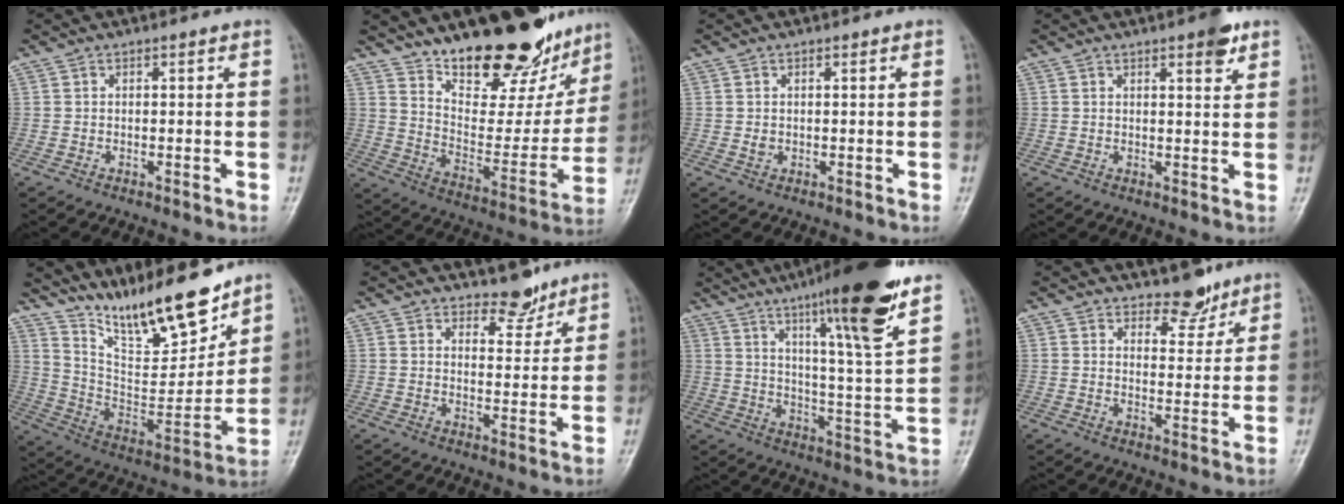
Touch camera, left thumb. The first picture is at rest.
{"total": 23.4, "force": [17.5, 9.5, 12.3], "torque": [-0.132, -0.102, 0.272]}
{"total": 1.0, "force": [0.1, 0.8, 0.5], "torque": [-0.005, -0.001, 0.005]}
{"total": 4.1, "force": [2.5, 1.2, 3.0], "torque": [-0.033, -0.012, 0.031]}
{"total": 18.0, "force": [14.8, 4.1, 9.4], "torque": [-0.115, -0.098, 0.270]}
{"total": 4.7, "force": [4.0, 2.1, 1.1], "torque": [0.010, -0.033, 0.063]}
{"total": 19.8, "force": [12.7, 1.6, 15.1], "torque": [-0.209, -0.060, 0.194]}
{"total": 5.1, "force": [4.3, 2.4, 1.4], "torque": [0.008, -0.034, 0.067]}